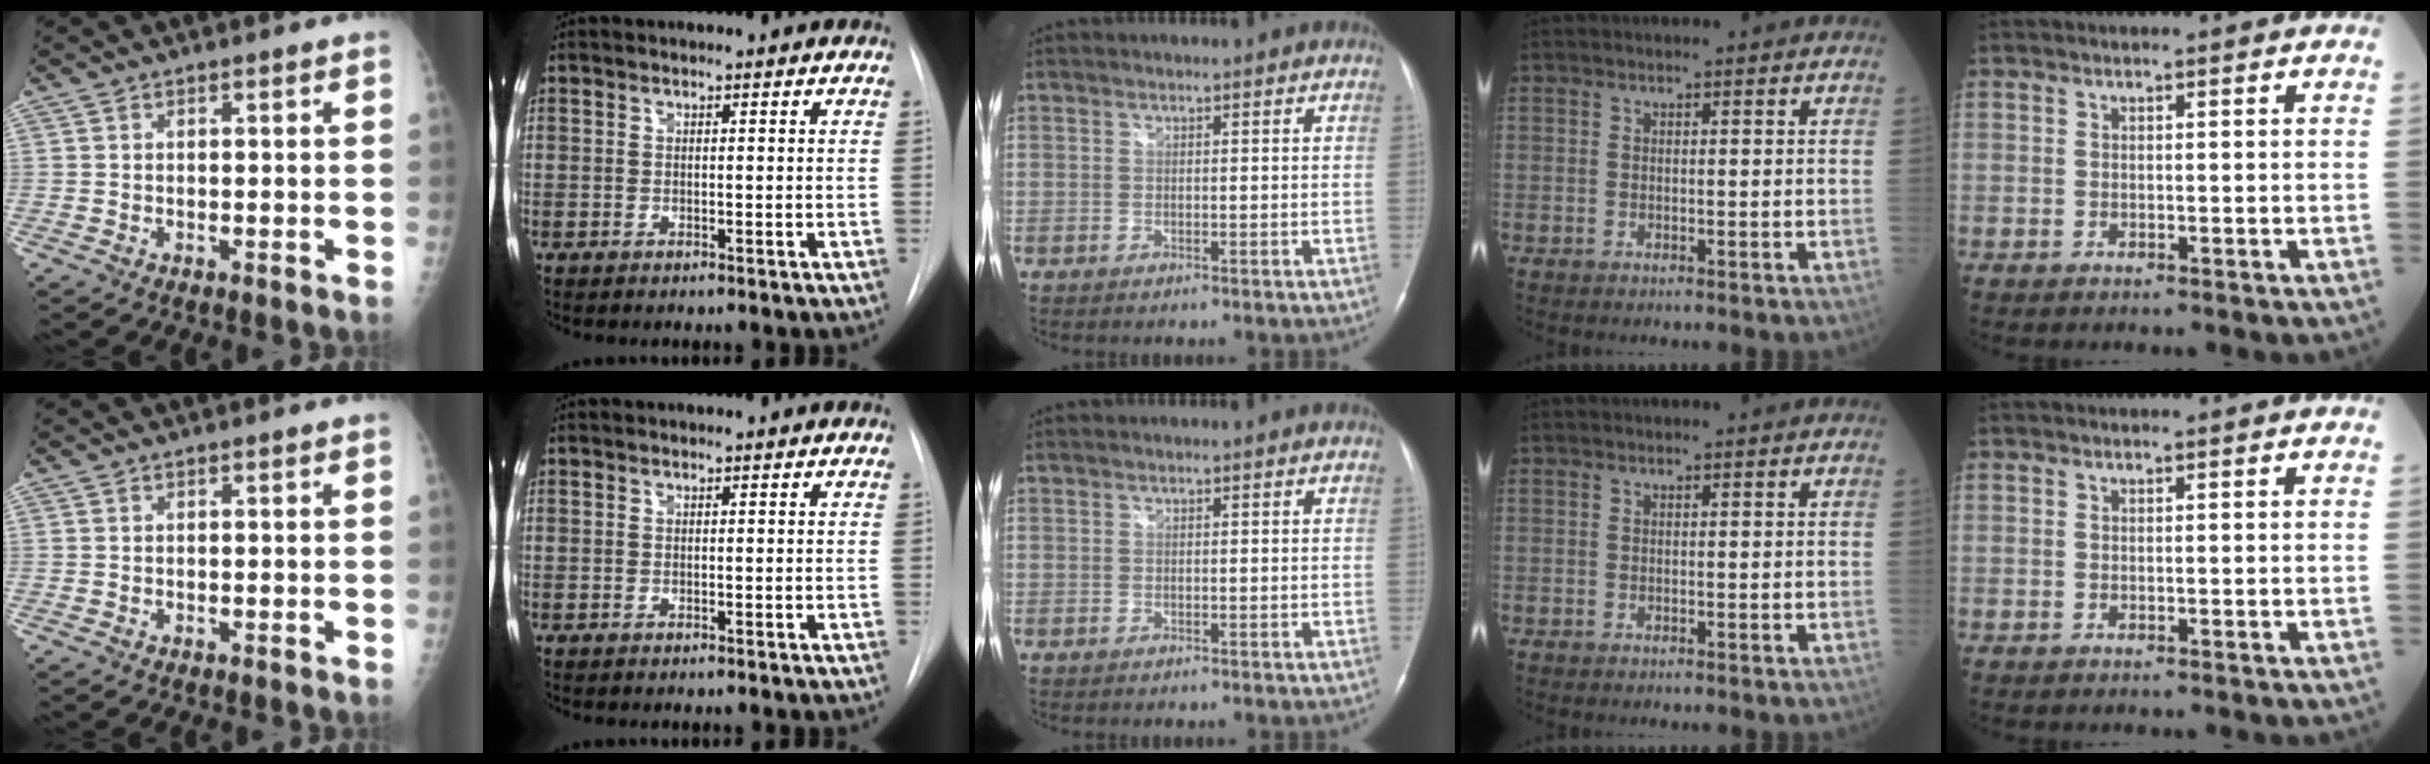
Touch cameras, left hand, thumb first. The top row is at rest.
{}